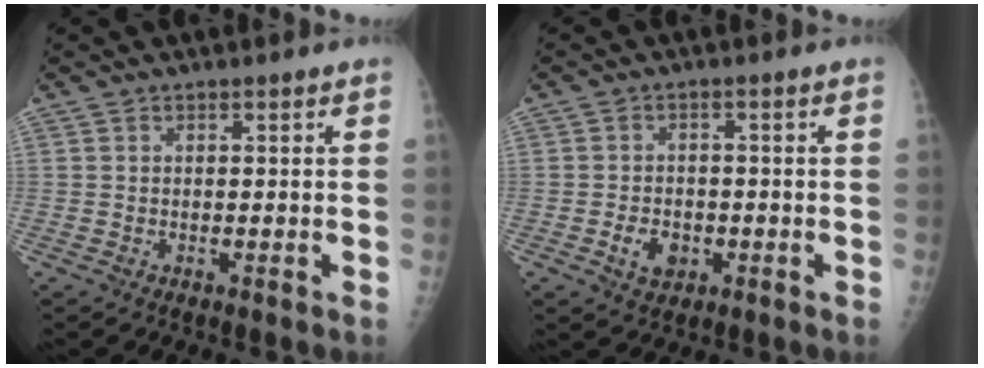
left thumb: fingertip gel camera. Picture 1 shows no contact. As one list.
[{"total": 4.7, "force": [-1.8, 3.5, 2.7], "torque": [-0.033, 0.010, -0.026]}]